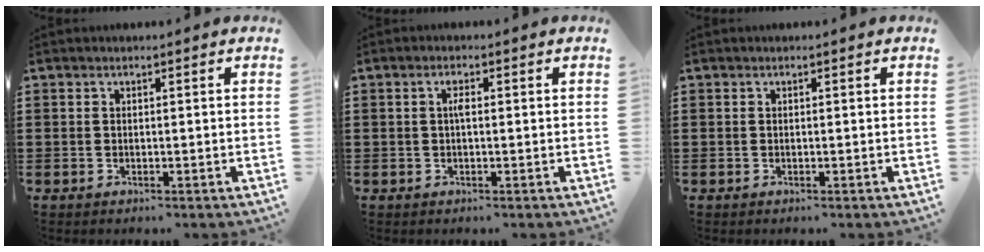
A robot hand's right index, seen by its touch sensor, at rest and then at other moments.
{"total": 1.6, "force": [0.1, 0.5, 1.5], "torque": [-0.030, 0.003, 0.000]}
{"total": 0.0}